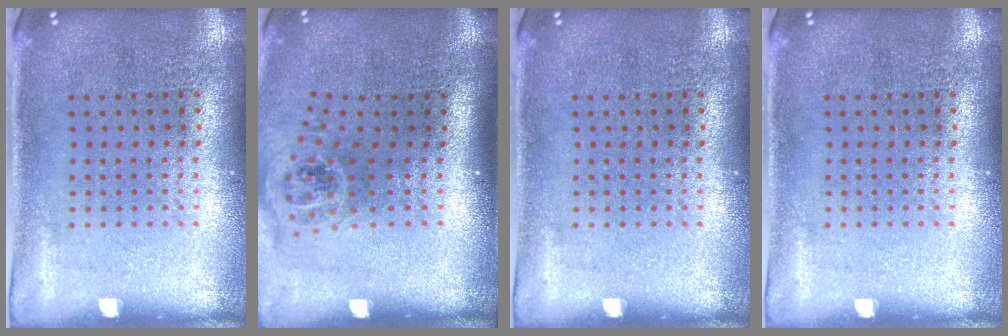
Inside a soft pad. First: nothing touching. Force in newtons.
{"total": 1.3, "press": 1.0, "slide": 0.8}
{"total": 0.0}
{"total": 0.0}